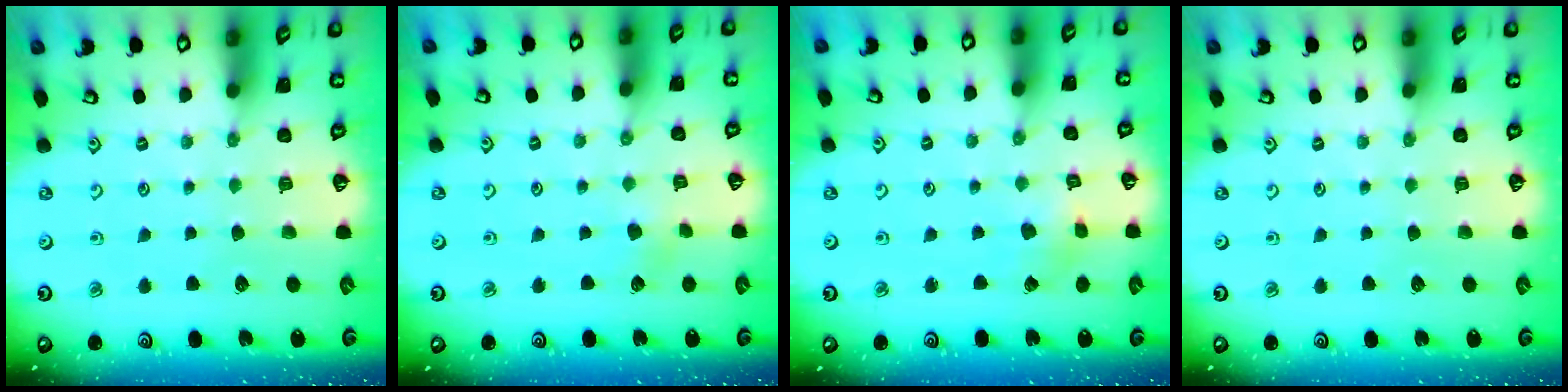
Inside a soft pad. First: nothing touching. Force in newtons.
{"total": 1.3, "press": 1.3, "slide": 0.2}
{"total": 1.5, "press": 1.5, "slide": 0.2}
{"total": 0.0}